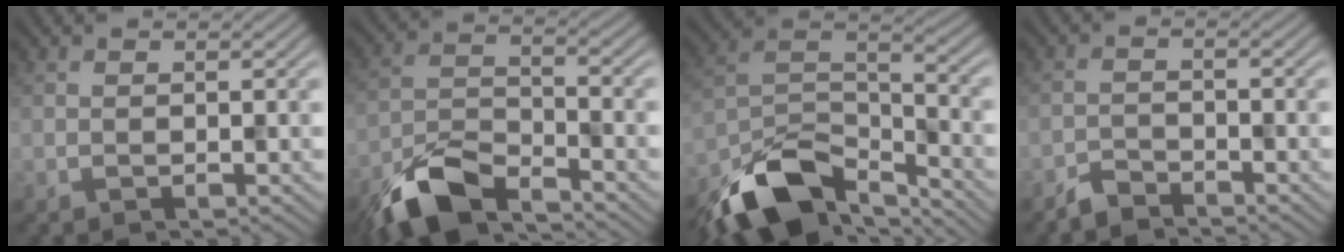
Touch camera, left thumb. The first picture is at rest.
{"total": 9.0, "force": [-6.9, 2.9, 5.0], "torque": [-0.098, -0.009, -0.151]}
{"total": 13.2, "force": [-9.4, 5.3, 7.6], "torque": [-0.156, -0.014, -0.183]}
{"total": 2.4, "force": [-2.3, 0.5, 0.5], "torque": [-0.008, 0.000, -0.052]}